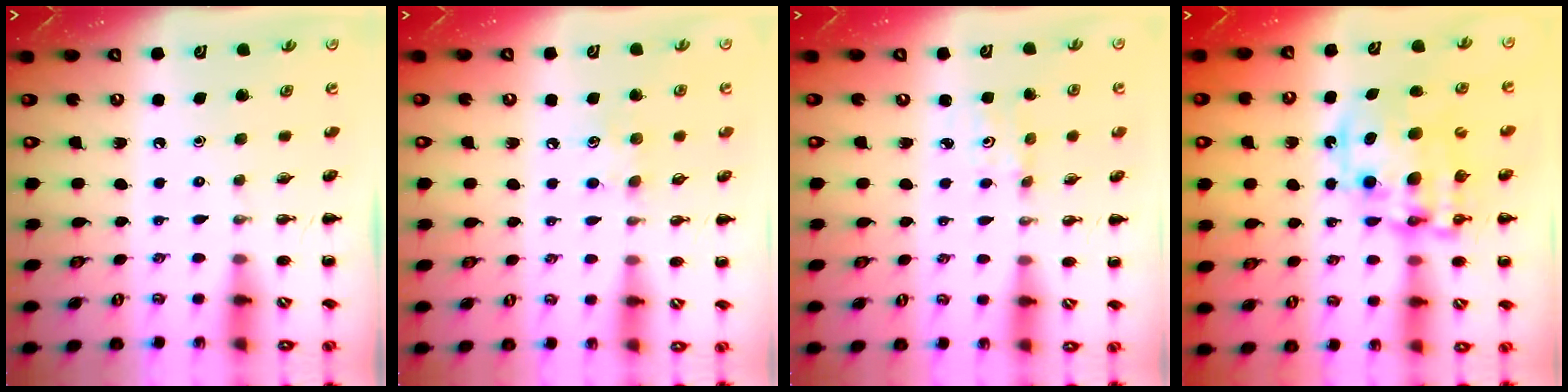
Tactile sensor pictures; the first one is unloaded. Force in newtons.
{"total": 6.7, "press": 6.5, "slide": 1.7}
{"total": 1.2, "press": 1.1, "slide": 0.4}
{"total": 15.0, "press": 14.6, "slide": 3.1}